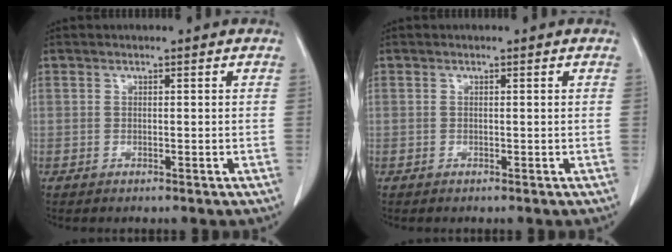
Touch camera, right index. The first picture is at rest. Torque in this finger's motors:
{"motor_torque": [0.05, 0.01, 0.04, 0.03]}